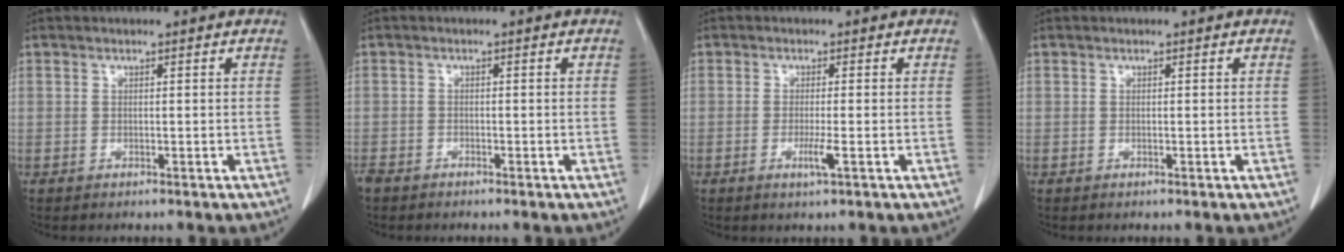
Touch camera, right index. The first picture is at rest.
{"total": 2.1, "force": [-1.8, 0.9, 0.6], "torque": [-0.014, -0.002, -0.032]}
{"total": 2.4, "force": [-0.9, -0.2, 2.2], "torque": [-0.043, -0.006, -0.015]}
{"total": 0.0}